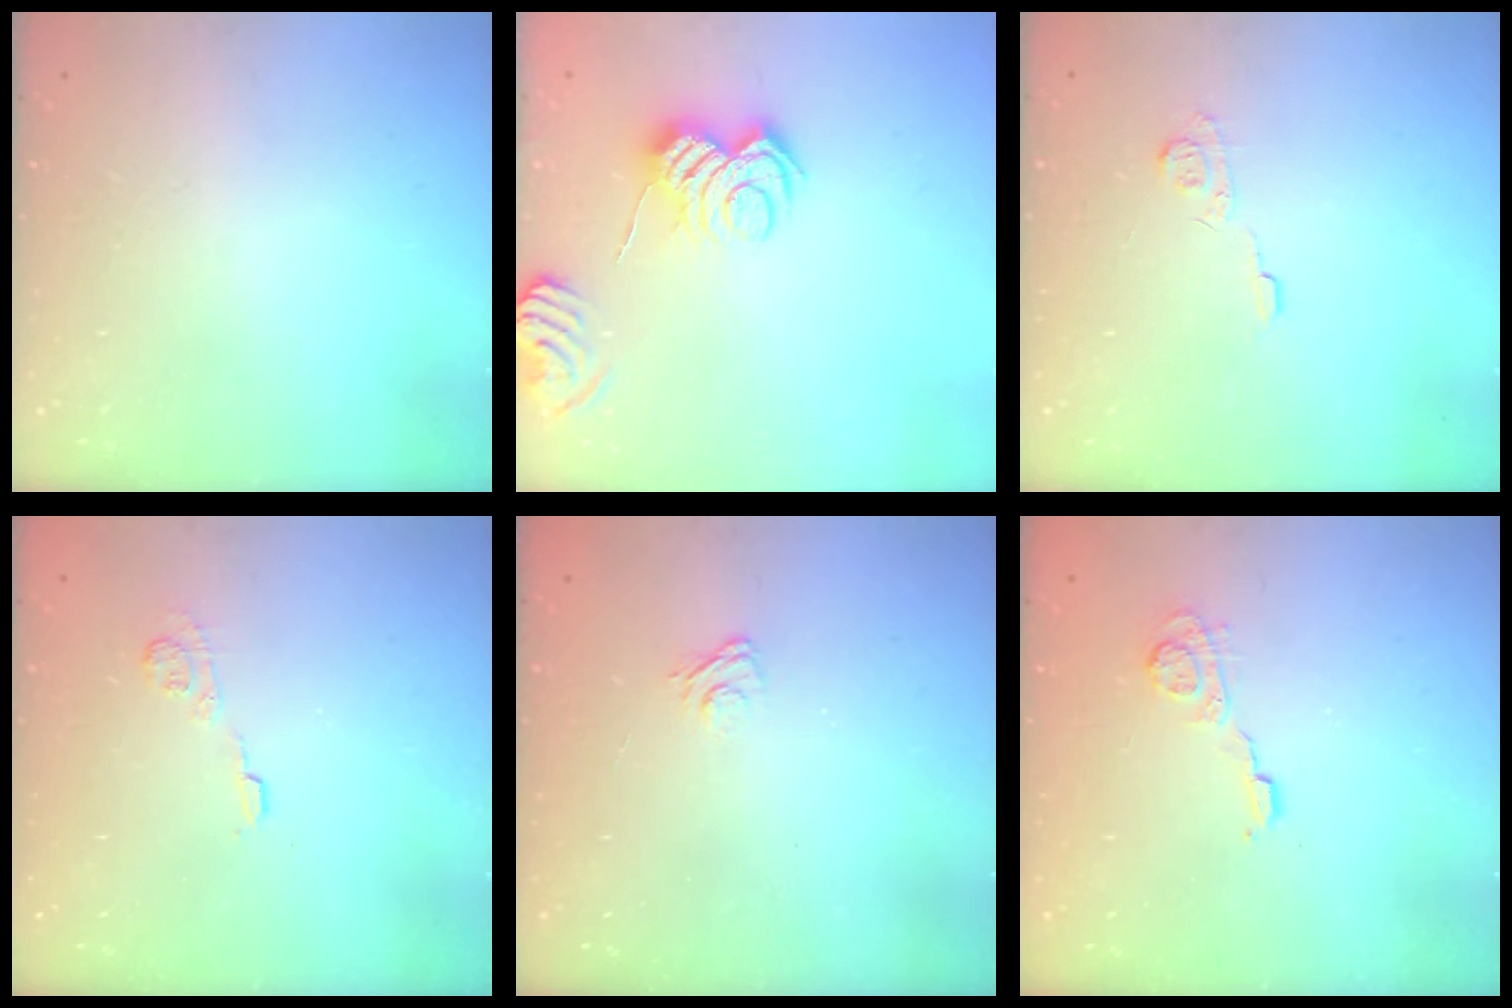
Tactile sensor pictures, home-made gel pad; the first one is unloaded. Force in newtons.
{"total": 9.7, "press": 9.6, "slide": 0.8}
{"total": 6.2, "press": 6.2, "slide": 0.5}
{"total": 5.2, "press": 5.1, "slide": 0.9}
{"total": 2.9, "press": 2.6, "slide": 1.2}
{"total": 4.9, "press": 4.9, "slide": 0.3}